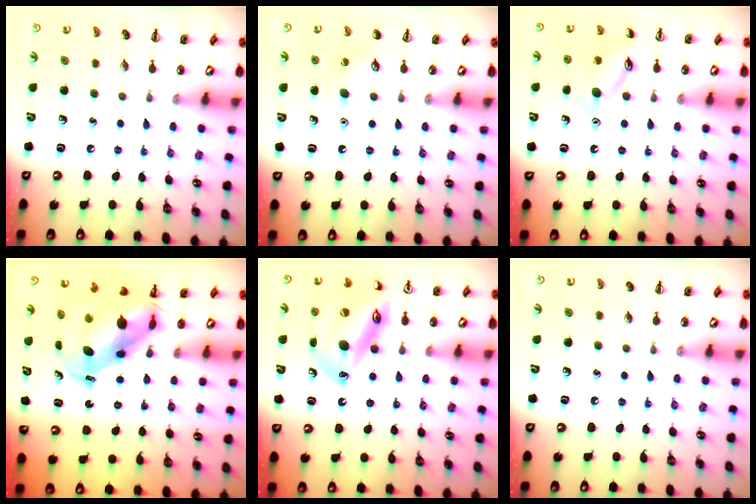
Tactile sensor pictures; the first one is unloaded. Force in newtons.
{"total": 5.4, "press": 5.2, "slide": 1.2}
{"total": 12.0, "press": 12.0, "slide": 0.8}
{"total": 7.4, "press": 7.1, "slide": 2.4}
{"total": 16.5, "press": 16.2, "slide": 3.0}
{"total": 0.0}